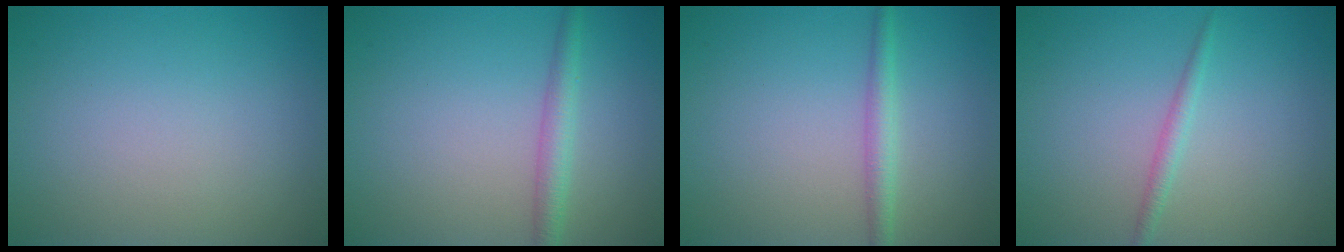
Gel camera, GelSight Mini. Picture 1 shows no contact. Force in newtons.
{"total": 2.3, "press": 2.3, "slide": 0.1}
{"total": 2.0, "press": 2.0, "slide": 0.1}
{"total": 1.2, "press": 1.2, "slide": 0.1}